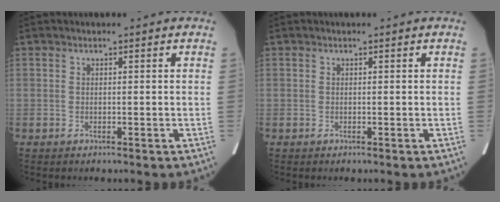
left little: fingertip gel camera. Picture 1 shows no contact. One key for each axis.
{"total": 0.0}